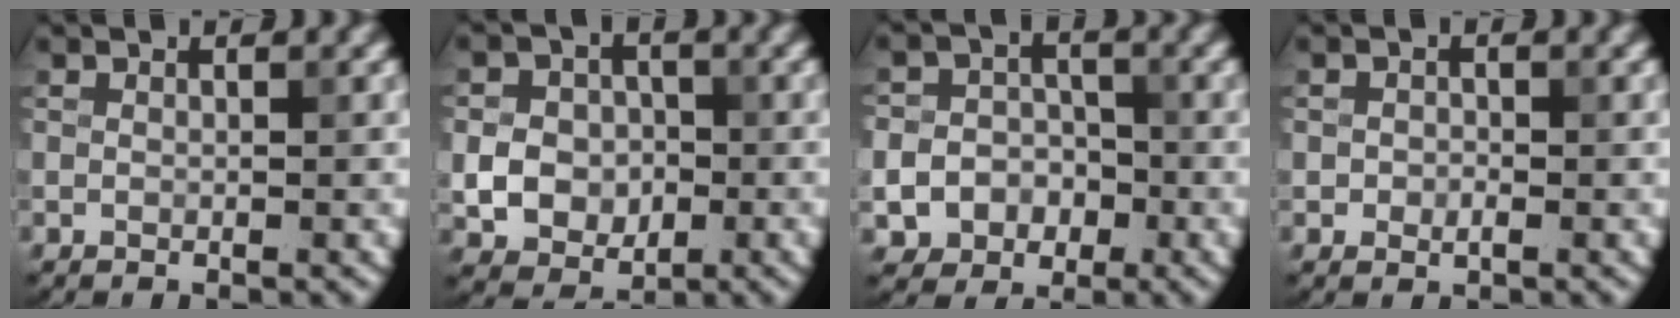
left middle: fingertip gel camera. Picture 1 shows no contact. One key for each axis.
{"total": 4.4, "fx": -0.7, "fy": 3.7, "fz": 2.2, "tx": -0.040, "ty": 0.003, "tz": -0.015}
{"total": 6.4, "fx": -2.4, "fy": 5.8, "fz": 1.5, "tx": -0.013, "ty": 0.000, "tz": -0.054}
{"total": 1.0, "fx": -0.3, "fy": 0.8, "fz": 0.6, "tx": -0.010, "ty": 0.000, "tz": -0.009}